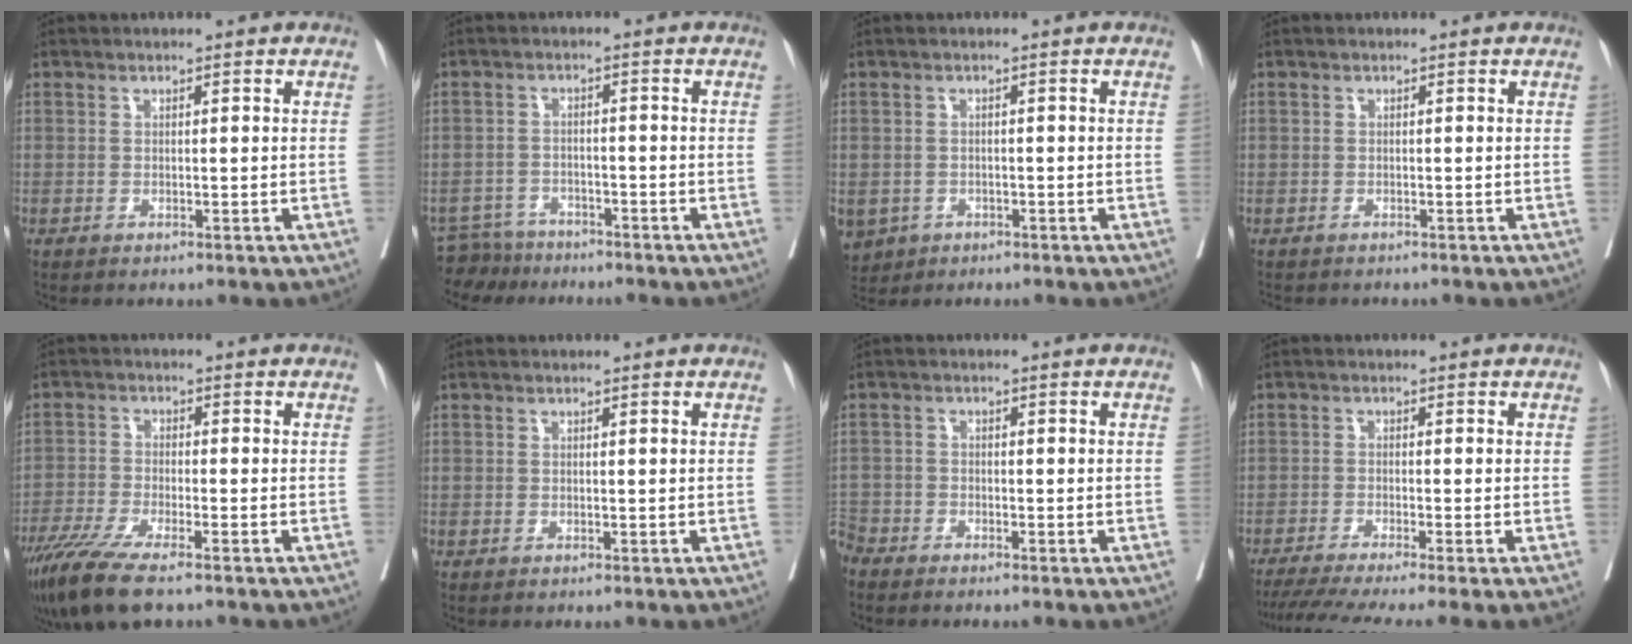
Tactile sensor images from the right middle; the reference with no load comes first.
{"total": 5.0, "force": [-4.7, 1.6, -0.5], "torque": [0.011, -0.004, -0.083]}
{"total": 6.7, "force": [-3.2, 5.5, 2.1], "torque": [-0.057, -0.001, -0.045]}
{"total": 1.9, "force": [-1.3, 1.3, 0.1], "torque": [-0.012, 0.004, -0.021]}
{"total": 10.0, "force": [-7.4, 1.4, 6.6], "torque": [-0.115, -0.024, -0.128]}
{"total": 0.0}
{"total": 3.5, "force": [-3.4, 0.6, 0.5], "torque": [-0.004, -0.008, -0.070]}
{"total": 11.0, "force": [-8.9, -0.9, 6.3], "torque": [-0.082, -0.025, -0.140]}